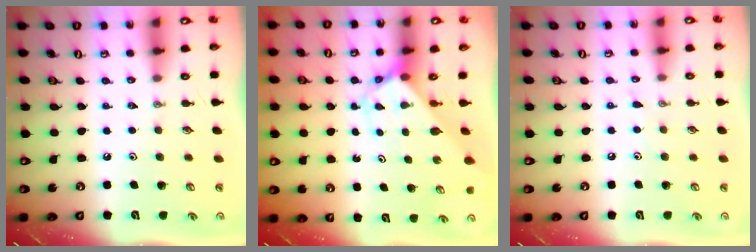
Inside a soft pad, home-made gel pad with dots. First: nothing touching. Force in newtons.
{"total": 2.6, "press": 2.6, "slide": 0.2}
{"total": 4.9, "press": 4.8, "slide": 0.5}